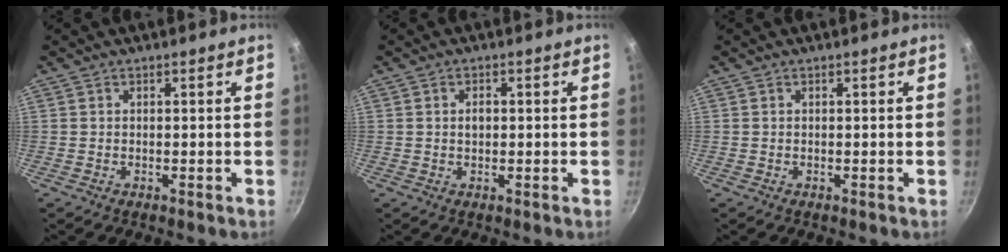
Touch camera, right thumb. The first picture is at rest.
{"total": 1.7, "force": [0.1, 1.2, 1.3], "torque": [-0.015, 0.003, 0.003]}
{"total": 0.0}